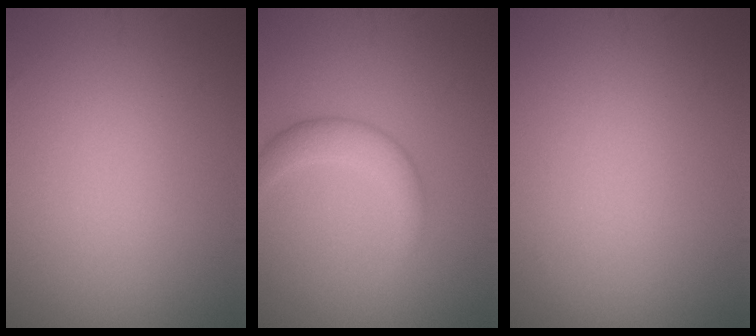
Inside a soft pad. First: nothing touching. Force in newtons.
{"total": 3.0, "press": 3.0, "slide": 0.1}
{"total": 0.0}